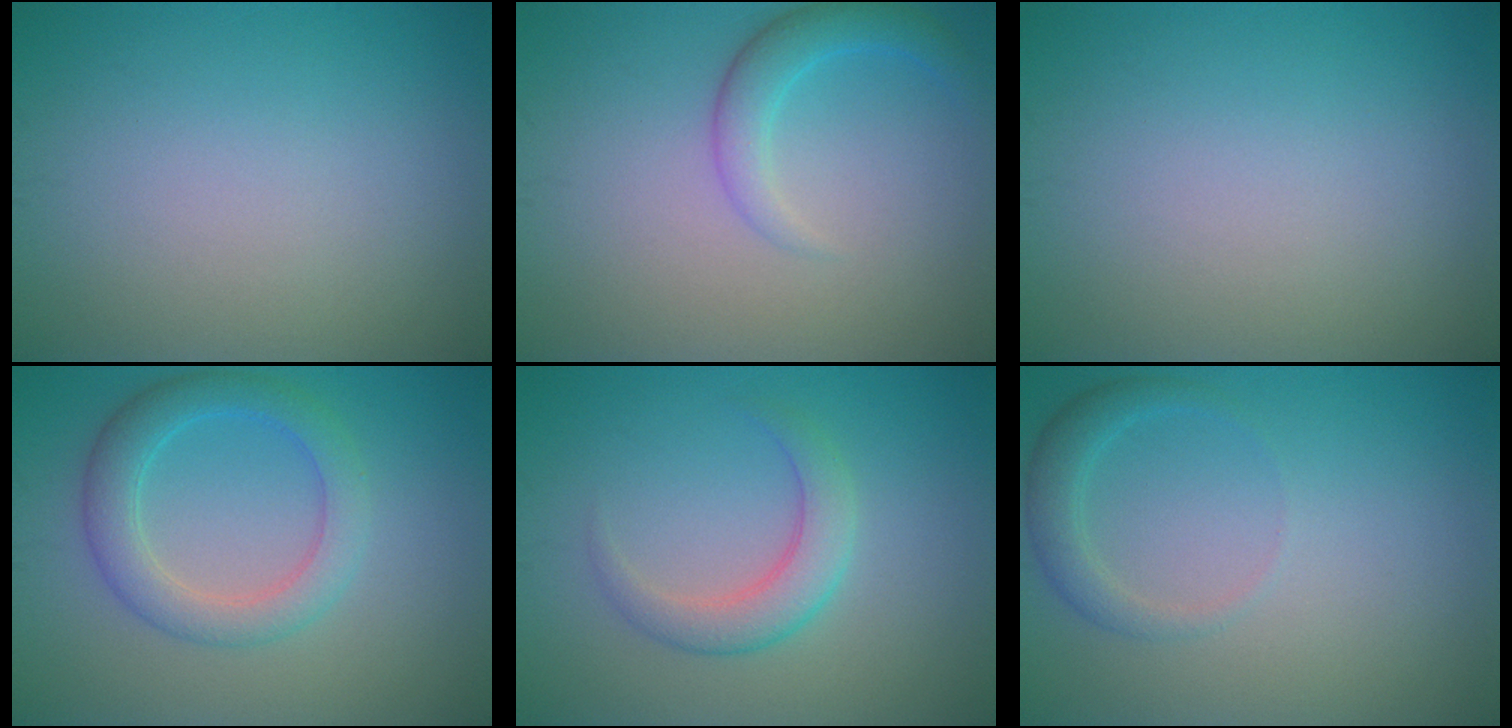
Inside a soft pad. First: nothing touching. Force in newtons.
{"total": 2.8, "press": 2.8, "slide": 0.1}
{"total": 0.0}
{"total": 4.2, "press": 4.2, "slide": 0.0}
{"total": 3.1, "press": 3.1, "slide": 0.1}
{"total": 2.1, "press": 2.1, "slide": 0.2}